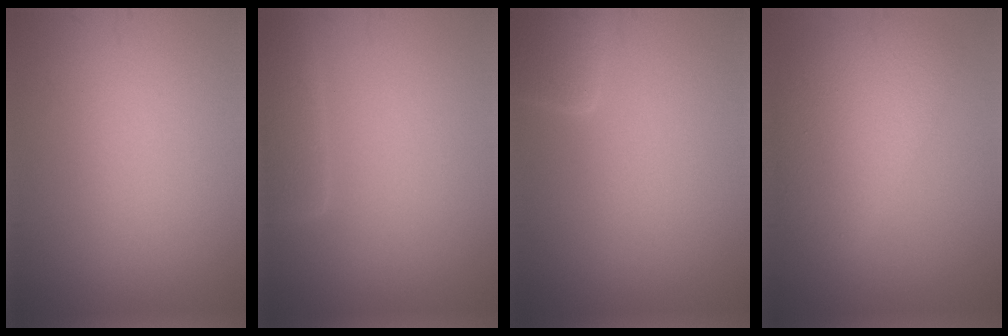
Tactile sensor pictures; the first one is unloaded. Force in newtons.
{"total": 3.1, "press": 3.1, "slide": 0.3}
{"total": 2.4, "press": 2.4, "slide": 0.1}
{"total": 5.8, "press": 5.8, "slide": 0.1}